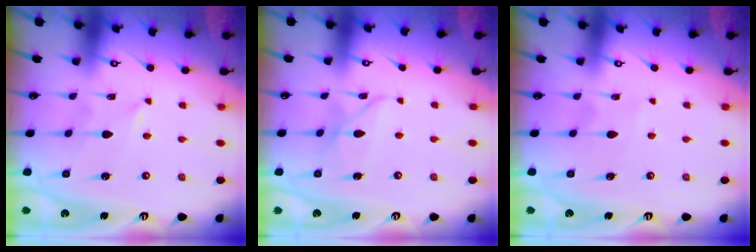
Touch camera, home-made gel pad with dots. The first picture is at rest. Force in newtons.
{"total": 5.8, "press": 5.7, "slide": 0.5}
{"total": 2.7, "press": 2.7, "slide": 0.3}